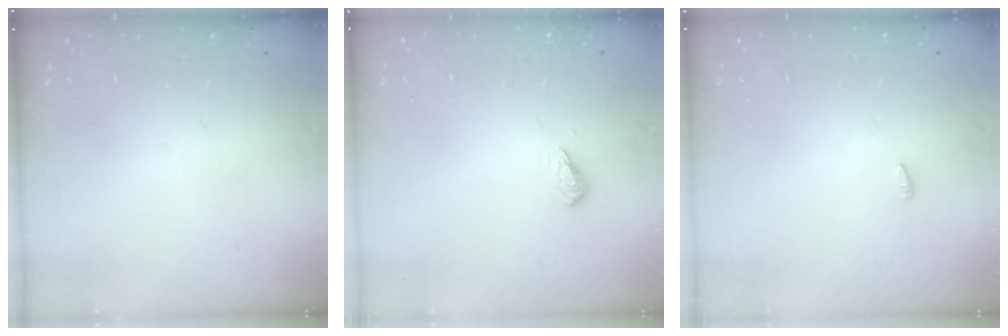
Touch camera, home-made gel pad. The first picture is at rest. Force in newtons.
{"total": 2.7, "press": 2.6, "slide": 0.4}
{"total": 2.1, "press": 1.9, "slide": 0.7}